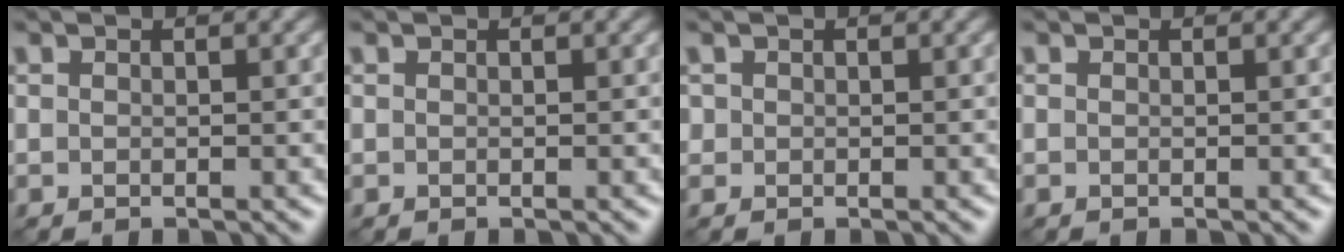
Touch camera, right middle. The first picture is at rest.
{"total": 0.0}
{"total": 0.6, "force": [0.2, 0.6, 0.1], "torque": [0.004, -0.001, 0.004]}
{"total": 0.0}